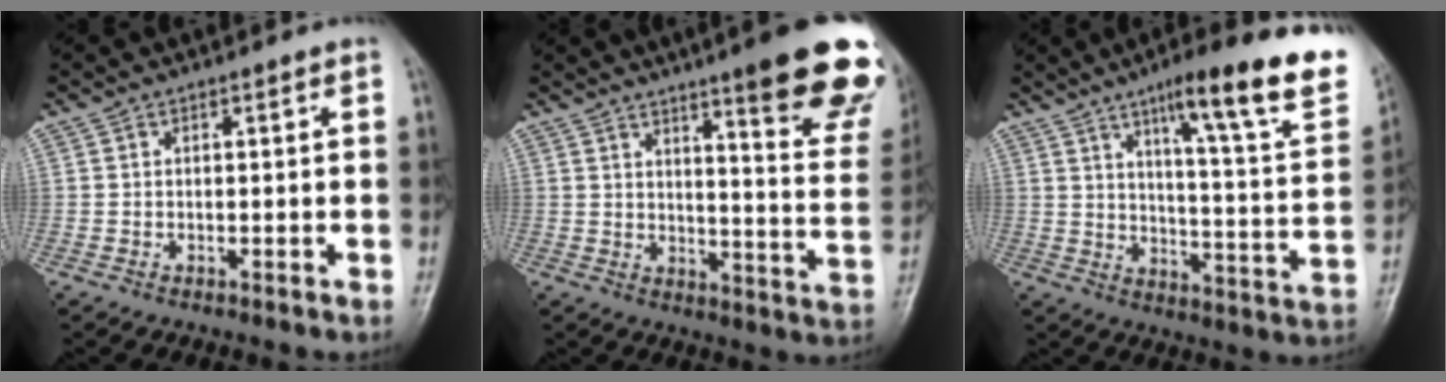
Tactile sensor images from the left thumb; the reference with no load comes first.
{"total": 20.9, "force": [13.2, 3.1, 15.9], "torque": [-0.175, -0.070, 0.169]}
{"total": 22.7, "force": [14.1, 3.2, 17.5], "torque": [-0.224, -0.058, 0.198]}